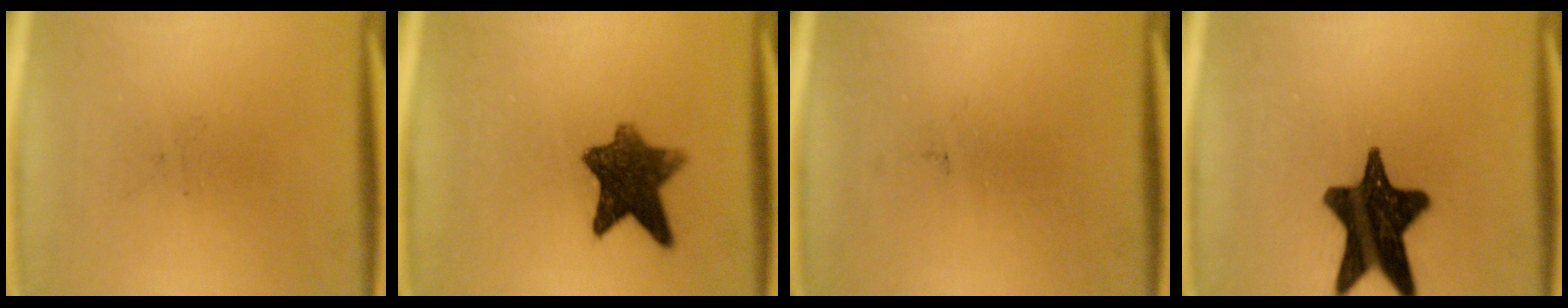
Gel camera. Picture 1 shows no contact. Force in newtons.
{"total": 8.9}
{"total": 0.0}
{"total": 16.5}